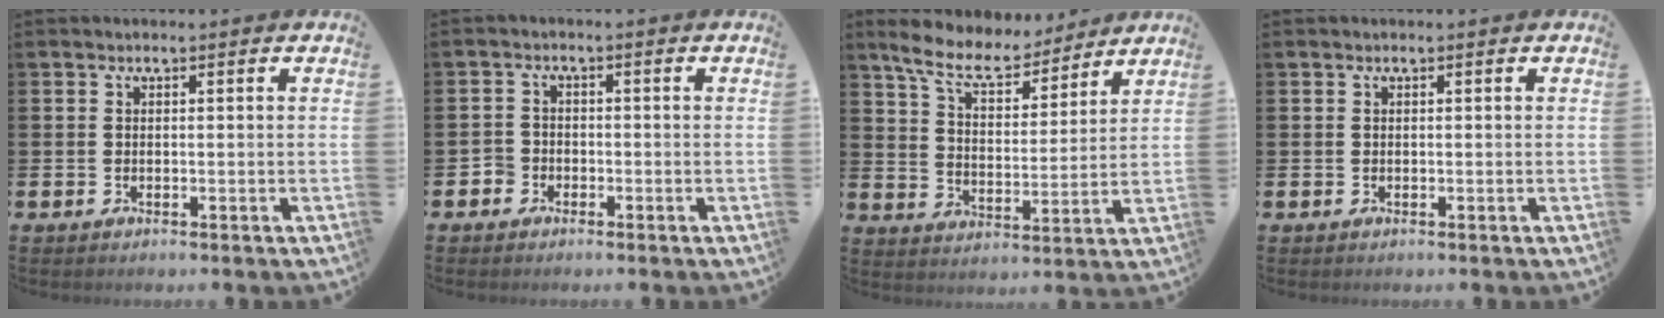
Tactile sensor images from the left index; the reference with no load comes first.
{"total": 2.4, "force": [-1.9, 1.3, -0.4], "torque": [-0.001, 0.006, -0.043]}
{"total": 7.9, "force": [7.2, 2.3, 2.4], "torque": [-0.074, -0.048, 0.126]}
{"total": 0.0}